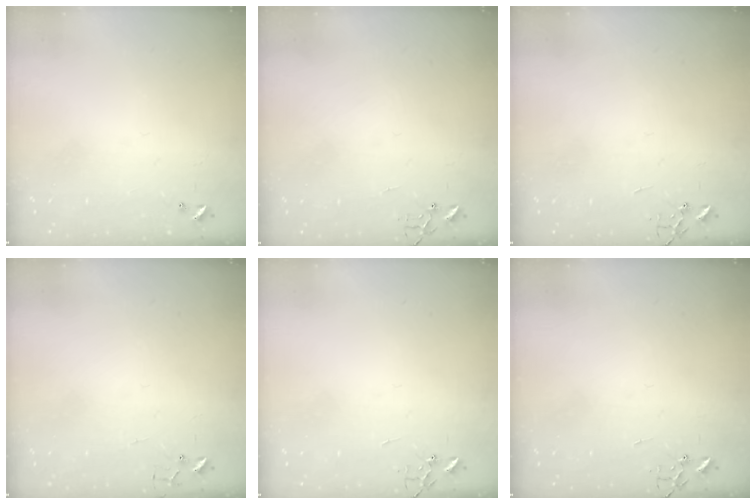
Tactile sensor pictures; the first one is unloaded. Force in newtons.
{"total": 4.9, "press": 4.8, "slide": 0.6}
{"total": 0.0}
{"total": 4.9, "press": 4.8, "slide": 0.4}
{"total": 0.0}
{"total": 0.0}